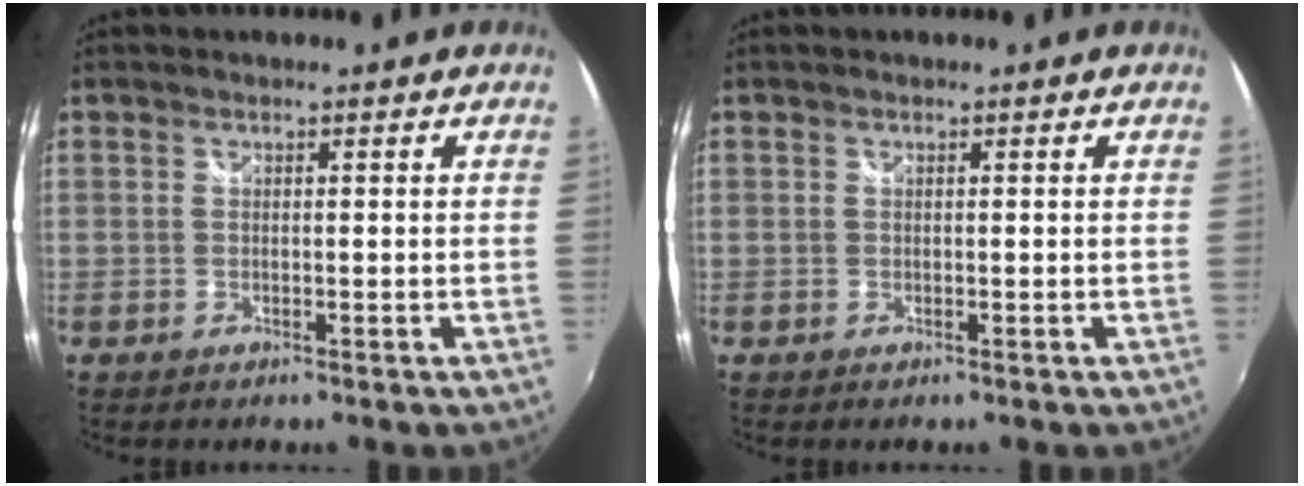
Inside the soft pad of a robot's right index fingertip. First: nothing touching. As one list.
[{"total": 0.0}]